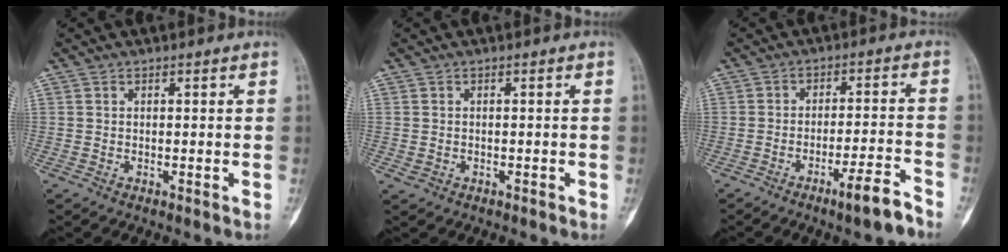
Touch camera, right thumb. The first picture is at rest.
{"total": 1.1, "force": [-0.3, 0.9, 0.6], "torque": [-0.014, 0.008, 0.003]}
{"total": 7.2, "force": [-5.1, 0.9, 5.0], "torque": [-0.079, 0.036, -0.079]}